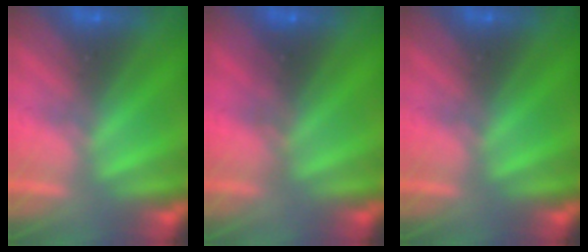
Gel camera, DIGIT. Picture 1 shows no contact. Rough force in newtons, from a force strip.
{"total": 2.3}
{"total": 0.0}